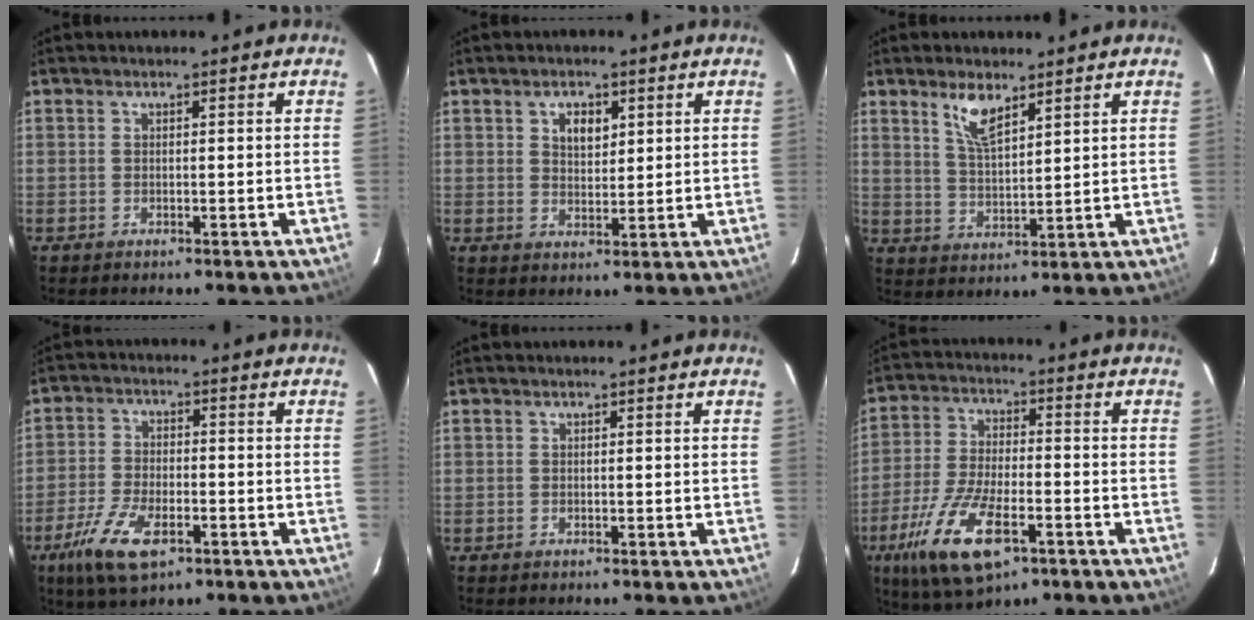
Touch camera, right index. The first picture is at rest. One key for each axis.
{"total": 4.2, "fx": 1.8, "fy": 2.5, "fz": 2.8, "tx": -0.045, "ty": 0.007, "tz": 0.032}
{"total": 6.4, "fx": 4.2, "fy": 2.0, "fz": 4.3, "tx": -0.081, "ty": 0.000, "tz": 0.086}
{"total": 10.4, "fx": -5.7, "fy": 4.4, "fz": 7.5, "tx": -0.175, "ty": -0.015, "tz": -0.107}
{"total": 0.0}
{"total": 15.8, "fx": -7.9, "fy": 6.1, "fz": 12.2, "tx": -0.259, "ty": -0.032, "tz": -0.146}